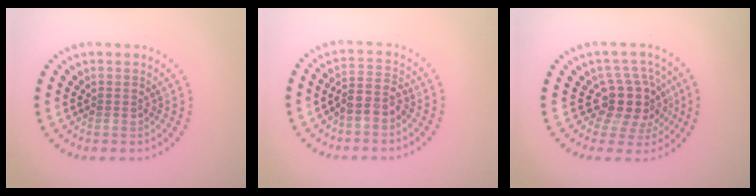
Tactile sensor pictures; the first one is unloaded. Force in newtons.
{"total": 2.4, "press": 2.1, "slide": 1.2}
{"total": 4.3, "press": 3.4, "slide": 2.7}